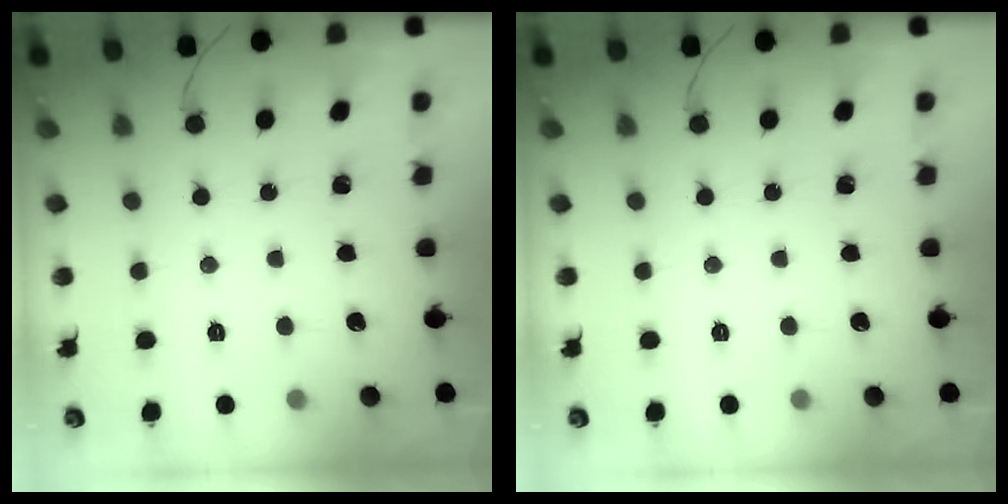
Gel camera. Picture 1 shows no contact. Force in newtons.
{"total": 0.0}